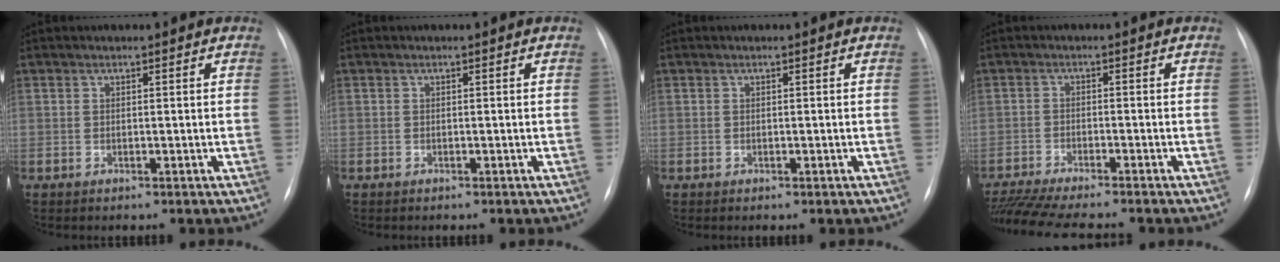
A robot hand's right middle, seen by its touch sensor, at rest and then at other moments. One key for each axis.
{"total": 0.0}
{"total": 0.0}
{"total": 11.8, "fx": -10.4, "fy": 0.3, "fz": 5.5, "tx": -0.077, "ty": -0.018, "tz": -0.163}